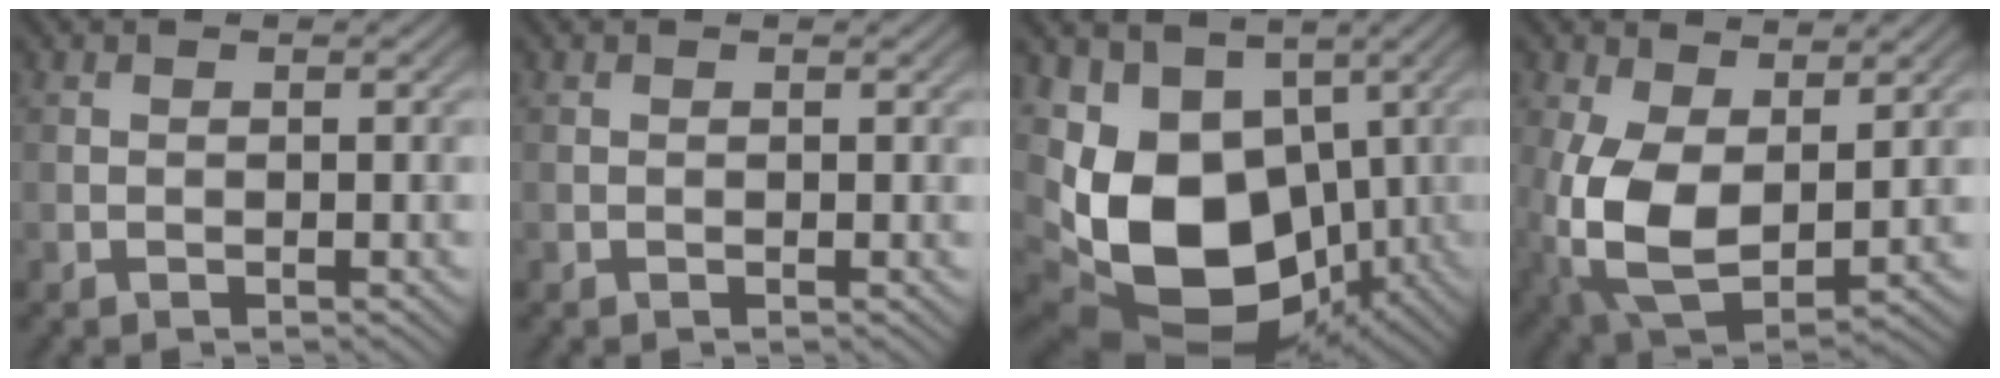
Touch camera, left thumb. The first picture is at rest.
{"total": 0.0}
{"total": 16.3, "force": [-2.0, 11.6, 11.3], "torque": [-0.232, -0.035, -0.015]}
{"total": 12.0, "force": [0.9, 7.0, 9.7], "torque": [-0.237, -0.012, 0.018]}